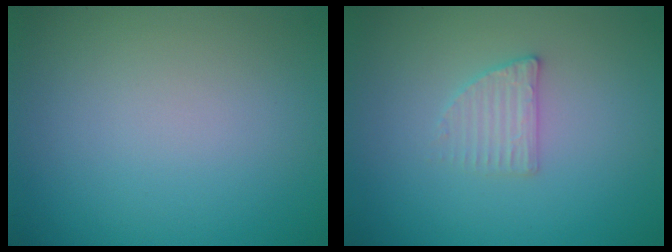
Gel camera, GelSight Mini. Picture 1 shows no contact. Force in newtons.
{"total": 1.9, "press": 1.9, "slide": 0.4}